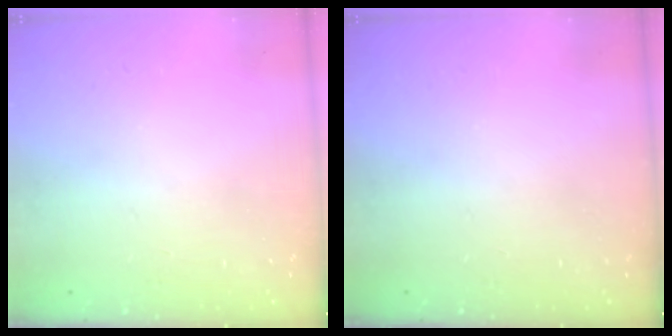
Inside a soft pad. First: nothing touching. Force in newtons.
{"total": 0.0}